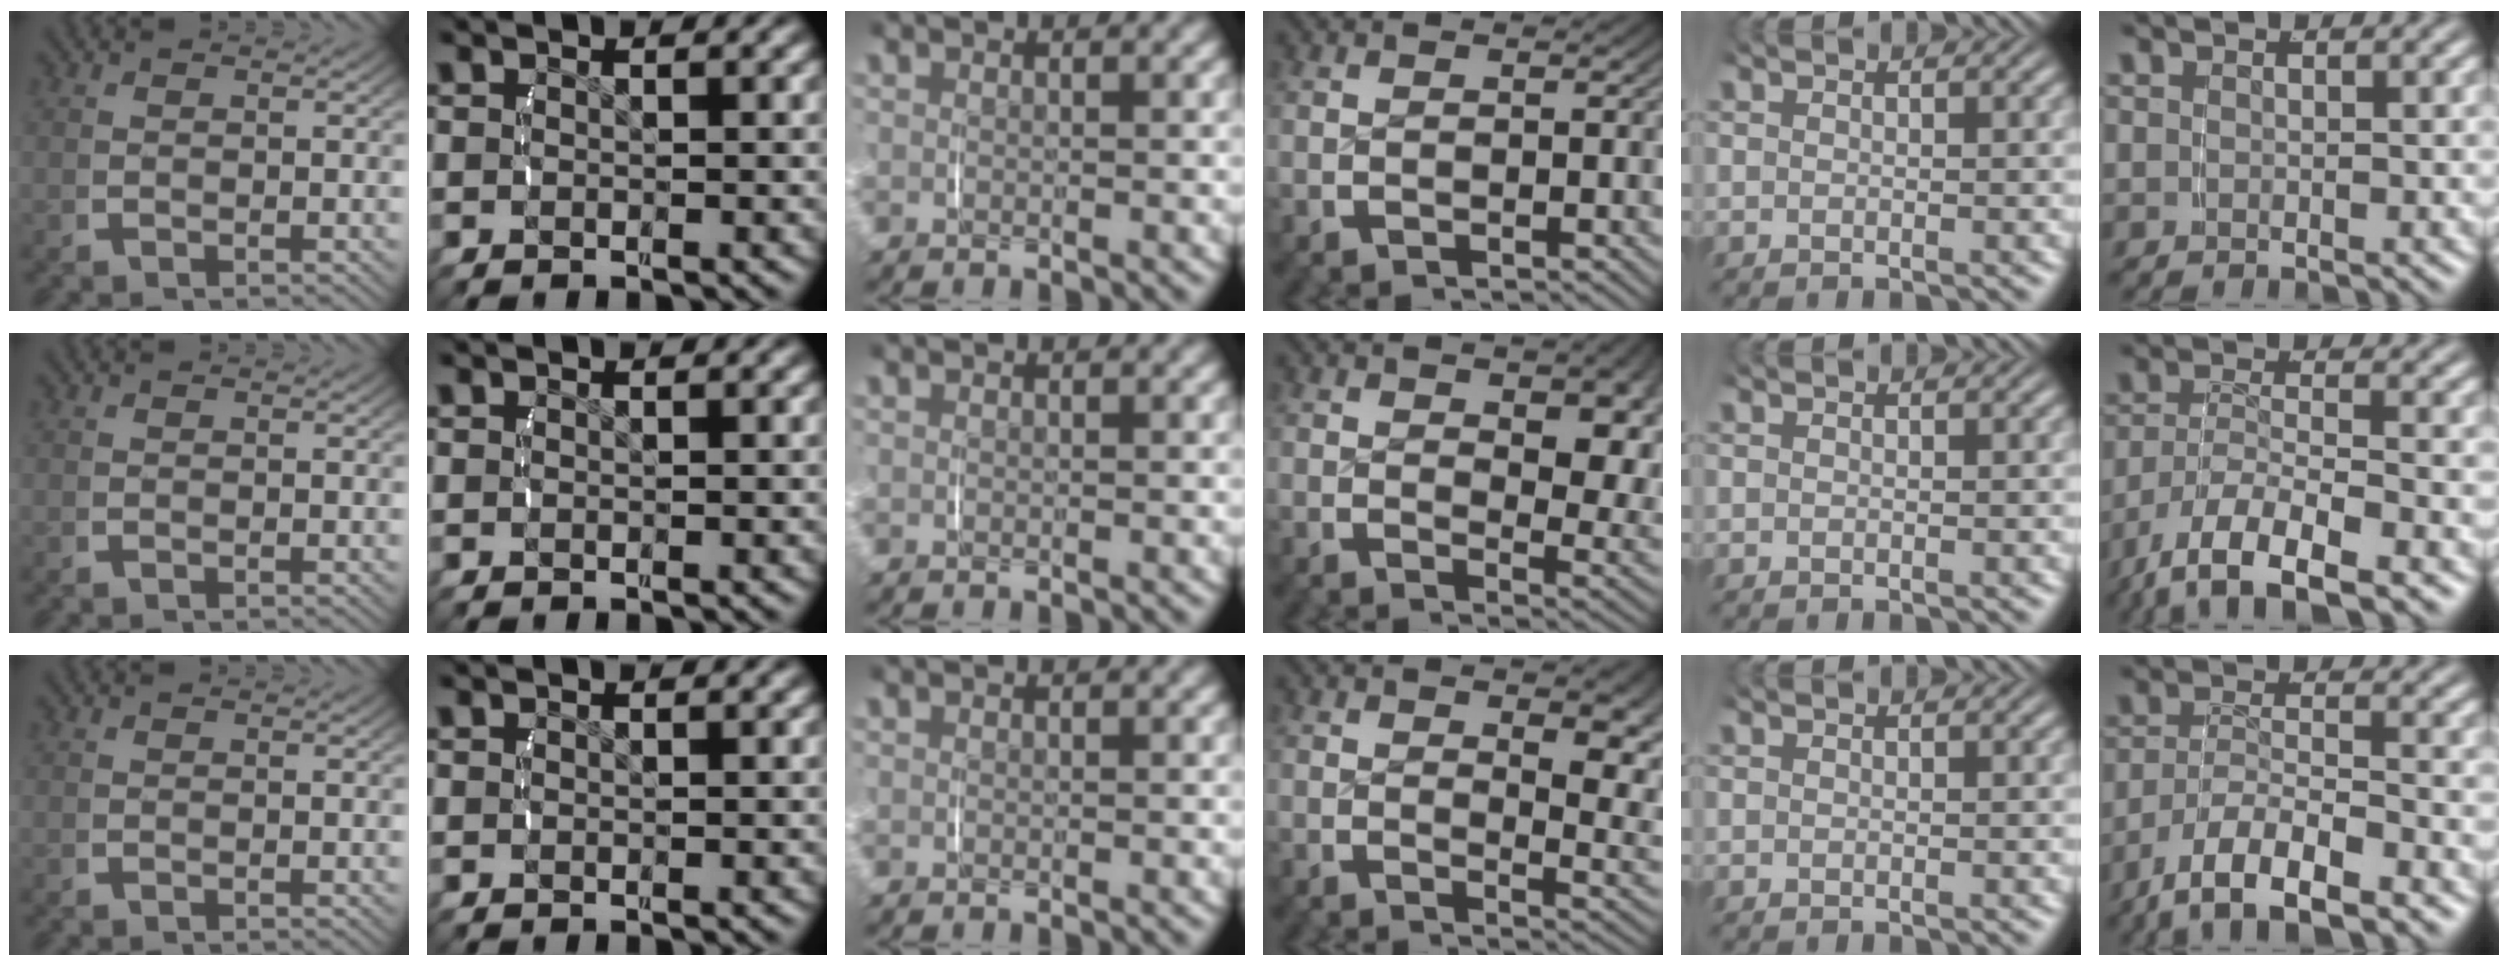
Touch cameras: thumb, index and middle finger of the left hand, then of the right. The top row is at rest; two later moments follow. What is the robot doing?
{"motion": "lift_and_place", "object": "jewelry box"}